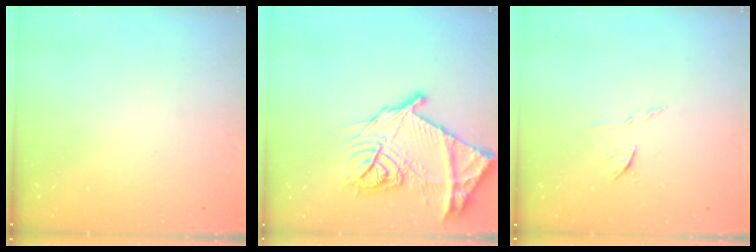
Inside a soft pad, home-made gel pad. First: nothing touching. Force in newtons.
{"total": 22.2, "press": 22.1, "slide": 2.4}
{"total": 6.7, "press": 6.7, "slide": 0.5}